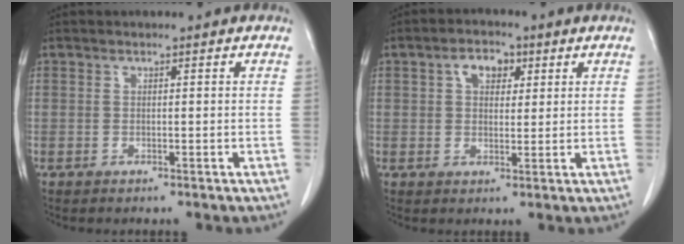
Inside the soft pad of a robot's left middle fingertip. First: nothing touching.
{"total": 4.2, "force": [1.7, 2.7, 2.8], "torque": [-0.048, 0.016, 0.029]}